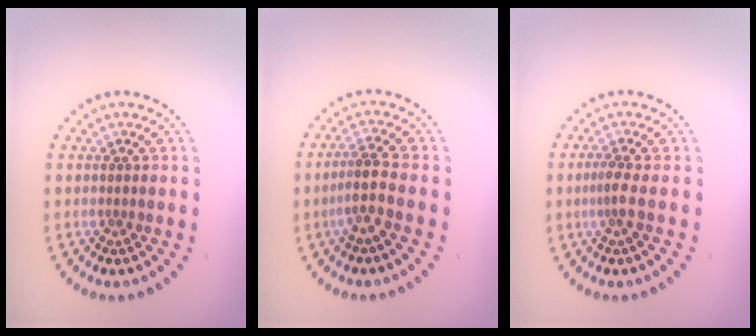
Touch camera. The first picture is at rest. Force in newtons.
{"total": 2.8, "press": 2.2, "slide": 1.7}
{"total": 1.8, "press": 1.4, "slide": 1.2}